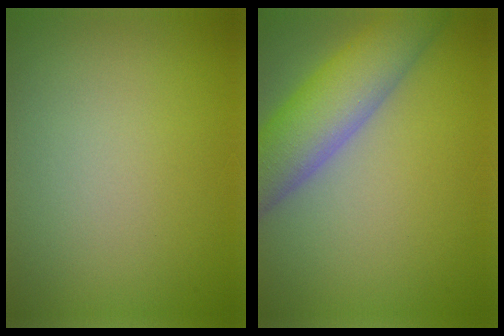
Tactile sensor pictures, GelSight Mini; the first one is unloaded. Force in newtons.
{"total": 7.3, "press": 7.3, "slide": 0.4}